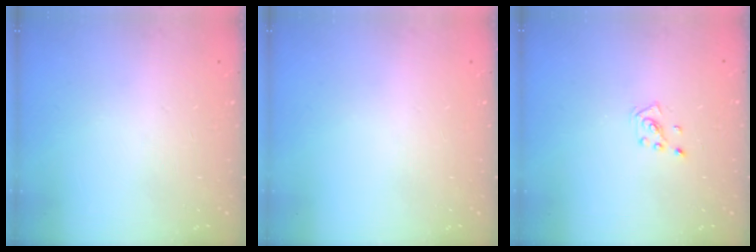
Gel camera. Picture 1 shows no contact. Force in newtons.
{"total": 0.0}
{"total": 2.2, "press": 2.2, "slide": 0.6}